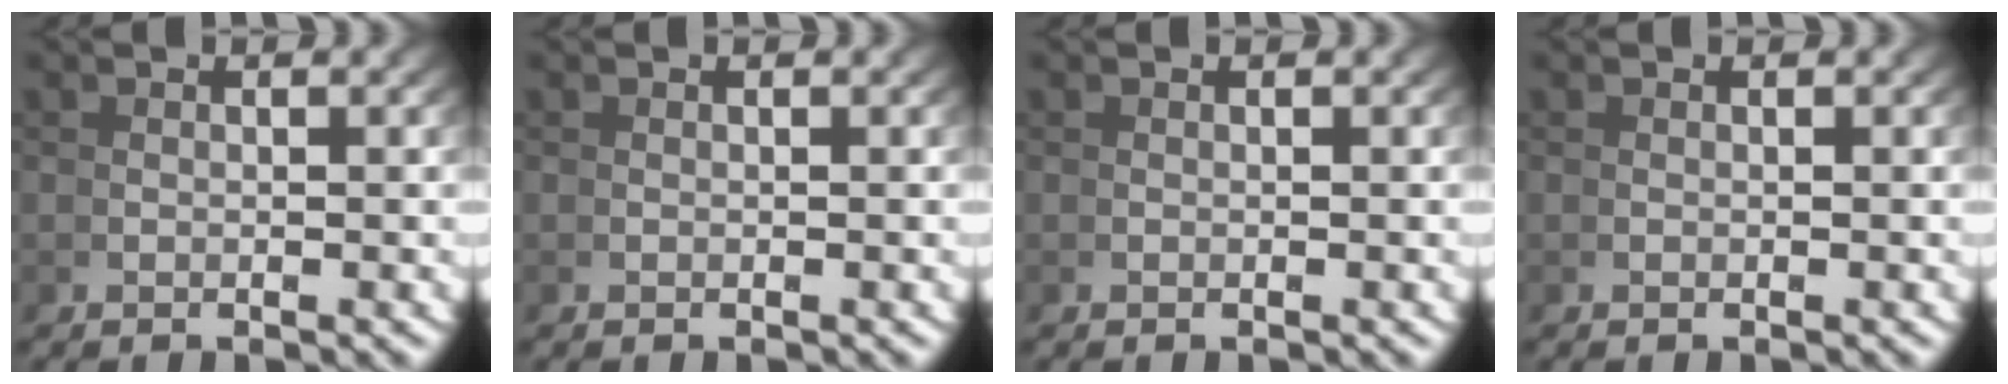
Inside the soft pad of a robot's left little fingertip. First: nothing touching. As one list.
[{"total": 0.0}, {"total": 0.0}, {"total": 0.0}]